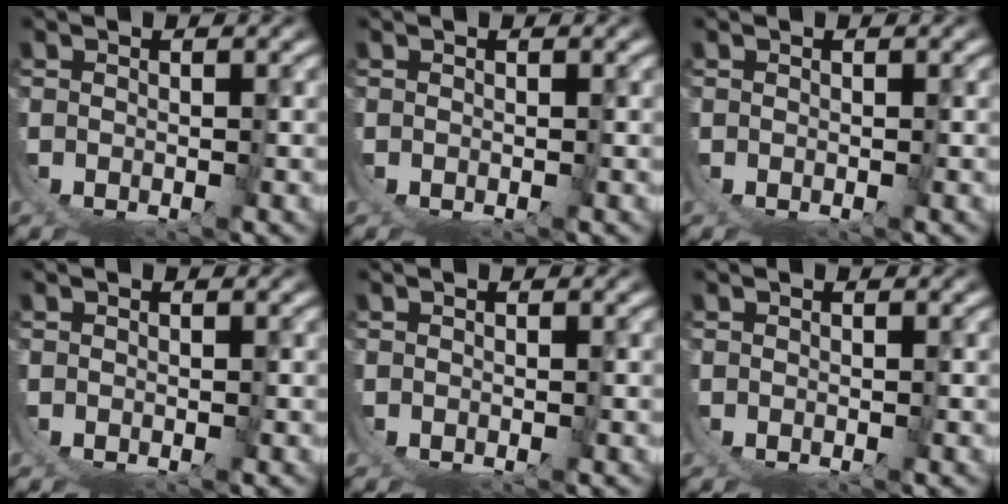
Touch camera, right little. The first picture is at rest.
{"total": 0.0}
{"total": 0.0}
{"total": 0.0}
{"total": 0.0}
{"total": 0.0}